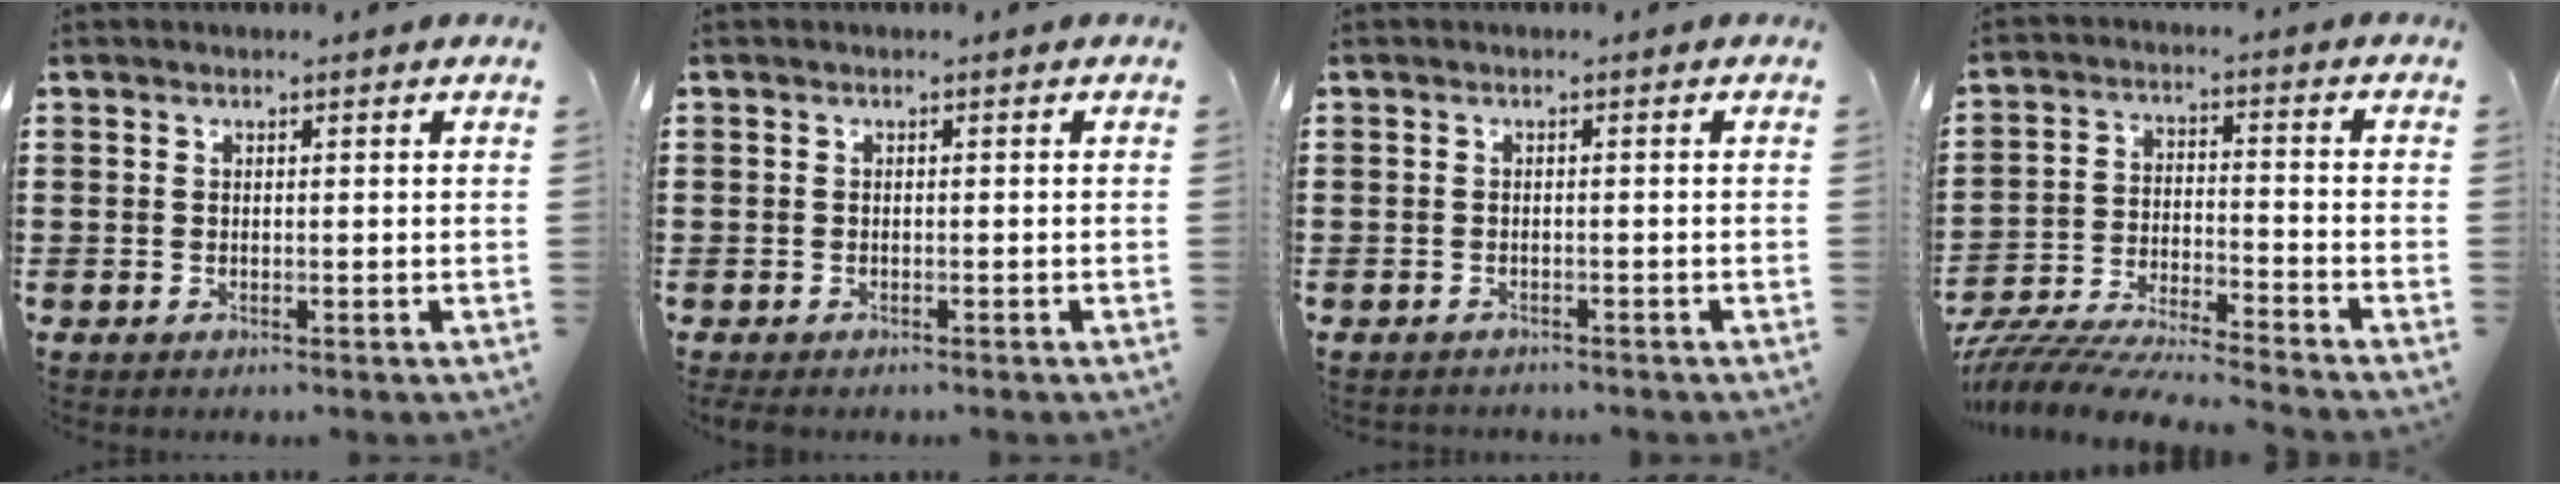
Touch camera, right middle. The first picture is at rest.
{"total": 0.8, "force": [-0.7, 0.4, 0.0], "torque": [-0.001, 0.000, -0.014]}
{"total": 1.0, "force": [-0.9, 0.2, -0.1], "torque": [-0.001, 0.004, -0.021]}
{"total": 7.4, "force": [-7.2, 0.2, 1.3], "torque": [-0.031, 0.001, -0.146]}